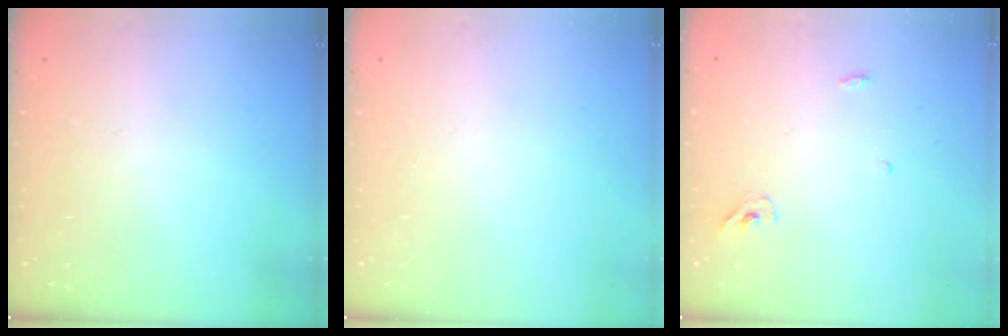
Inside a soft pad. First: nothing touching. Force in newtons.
{"total": 0.0}
{"total": 3.6, "press": 3.4, "slide": 1.1}